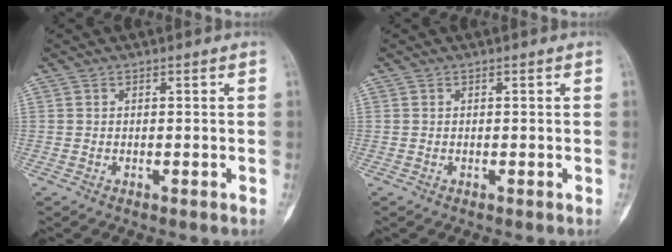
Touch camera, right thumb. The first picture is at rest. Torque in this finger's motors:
{"motor_torque": [0.00, 0.00, 0.00, 0.00, 0.00]}